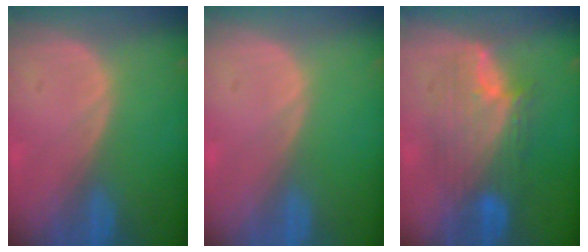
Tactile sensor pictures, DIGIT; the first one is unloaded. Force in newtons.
{"total": 0.0}
{"total": 8.2, "press": 8.2, "slide": 0.2}